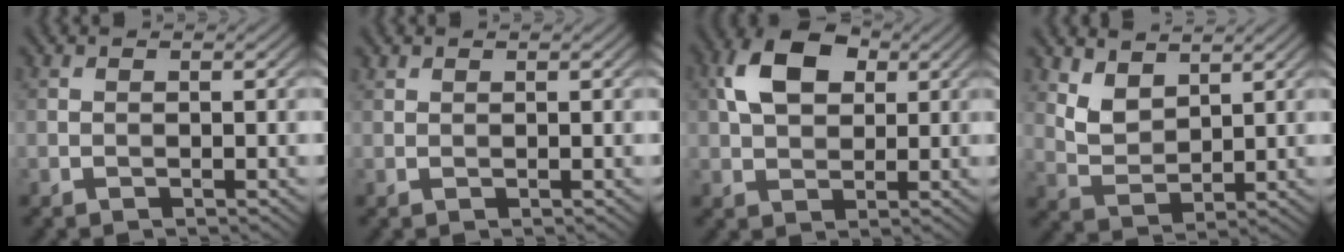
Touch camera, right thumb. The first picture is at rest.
{"total": 0.7, "force": [0.6, 0.2, 0.2], "torque": [-0.007, 0.003, 0.017]}
{"total": 7.9, "force": [2.4, 5.1, 5.5], "torque": [-0.121, 0.014, 0.040]}
{"total": 4.8, "force": [3.2, 2.5, 2.4], "torque": [-0.065, -0.007, 0.069]}